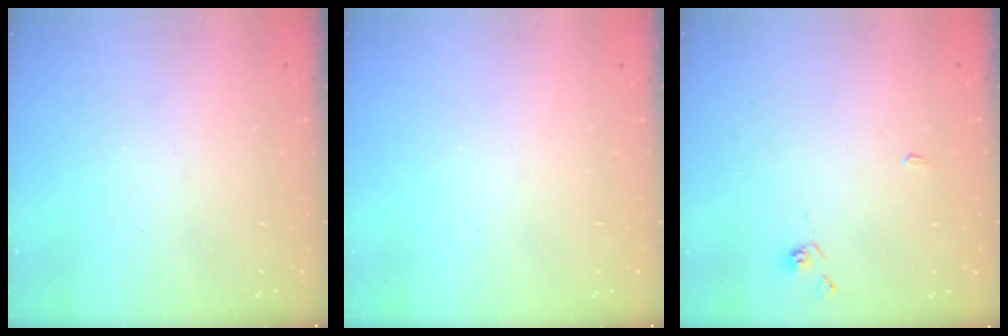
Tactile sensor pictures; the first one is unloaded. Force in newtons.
{"total": 0.0}
{"total": 2.2, "press": 2.2, "slide": 0.5}